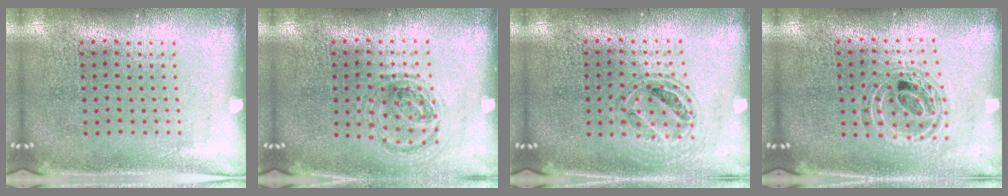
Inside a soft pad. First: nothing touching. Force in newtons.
{"total": 1.0, "press": 1.0, "slide": 0.2}
{"total": 0.7, "press": 0.7, "slide": 0.1}
{"total": 0.8, "press": 0.8, "slide": 0.1}